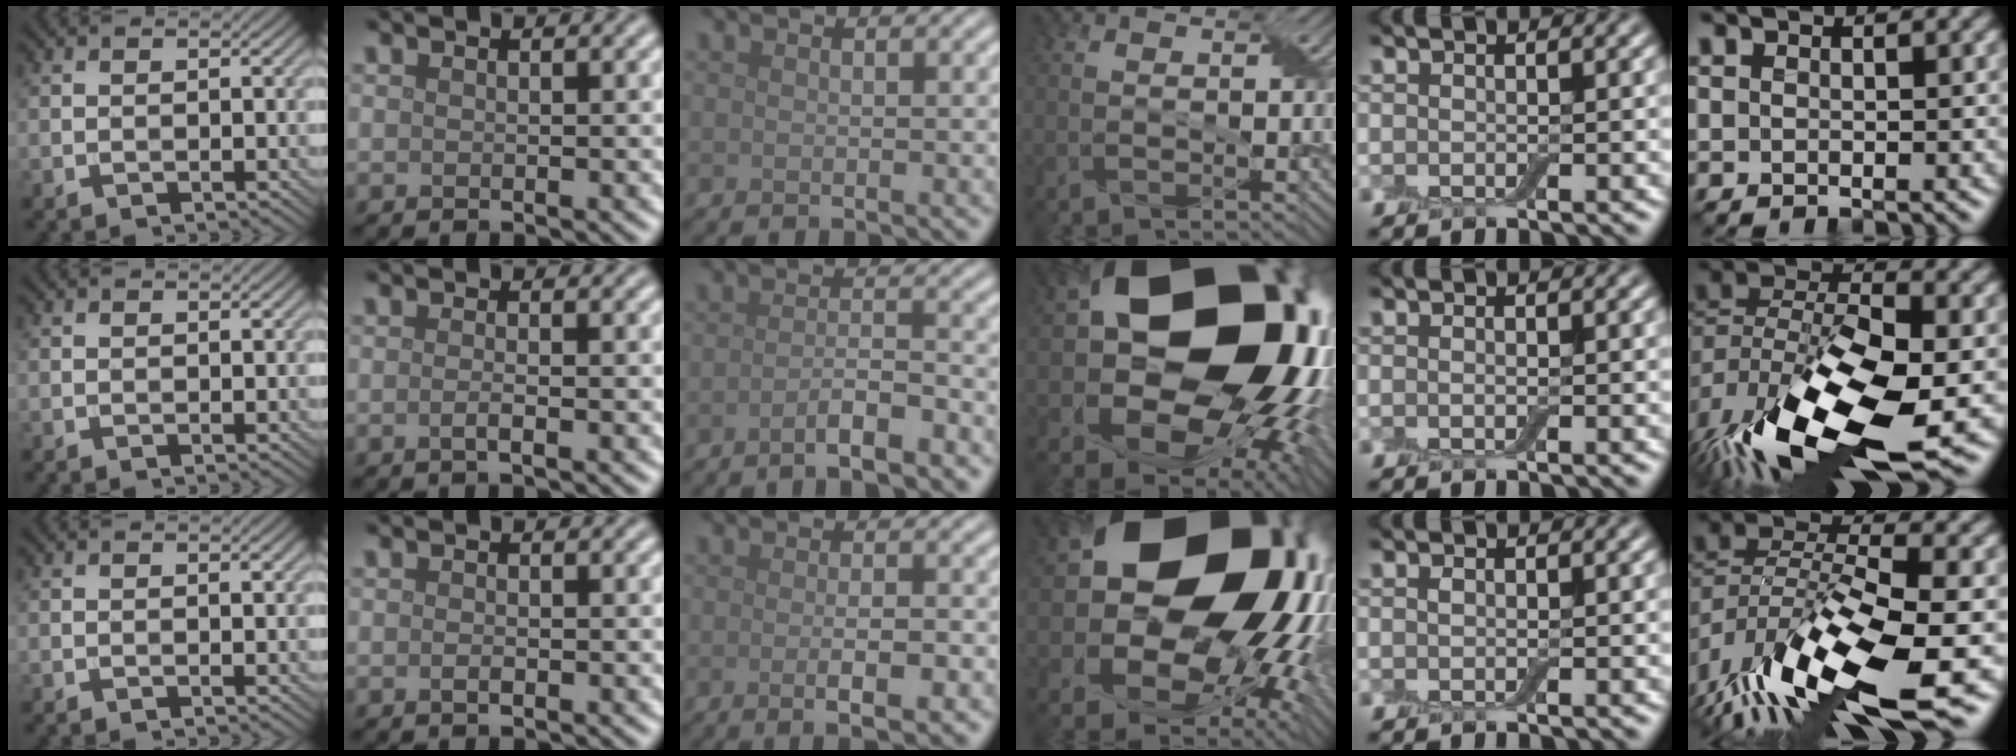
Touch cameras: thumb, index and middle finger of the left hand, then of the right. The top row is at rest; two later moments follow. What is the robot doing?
{"motion": "wrap", "object": "adhesive wrap"}